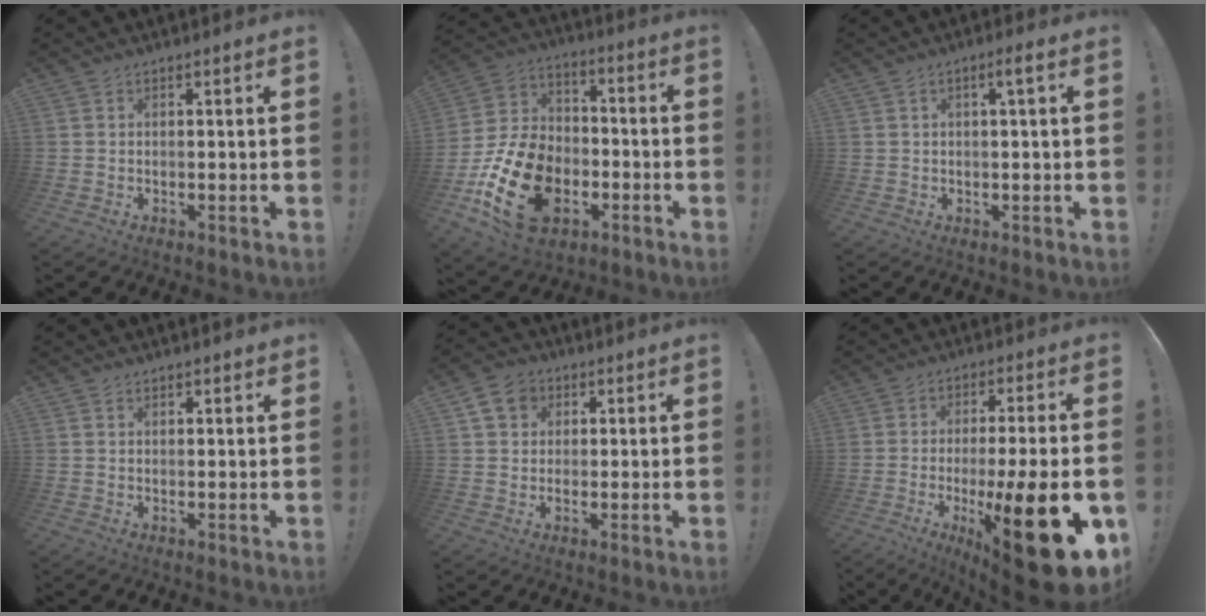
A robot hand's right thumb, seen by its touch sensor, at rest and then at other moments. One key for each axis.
{"total": 22.6, "fx": -8.1, "fy": 15.2, "fz": 14.6, "tx": -0.257, "ty": 0.050, "tz": -0.126}
{"total": 2.7, "fx": 0.4, "fy": 0.2, "fz": 2.7, "tx": -0.039, "ty": 0.000, "tz": 0.001}
{"total": 1.4, "fx": 1.2, "fy": 0.6, "fz": 0.4, "tx": -0.001, "ty": -0.006, "tz": 0.022}
{"total": 7.6, "fx": 3.1, "fy": 6.2, "fz": 3.0, "tx": -0.039, "ty": -0.007, "tz": 0.061}
{"total": 23.5, "fx": -6.9, "fy": 5.0, "fz": 21.9, "tx": -0.307, "ty": 0.016, "tz": -0.096}